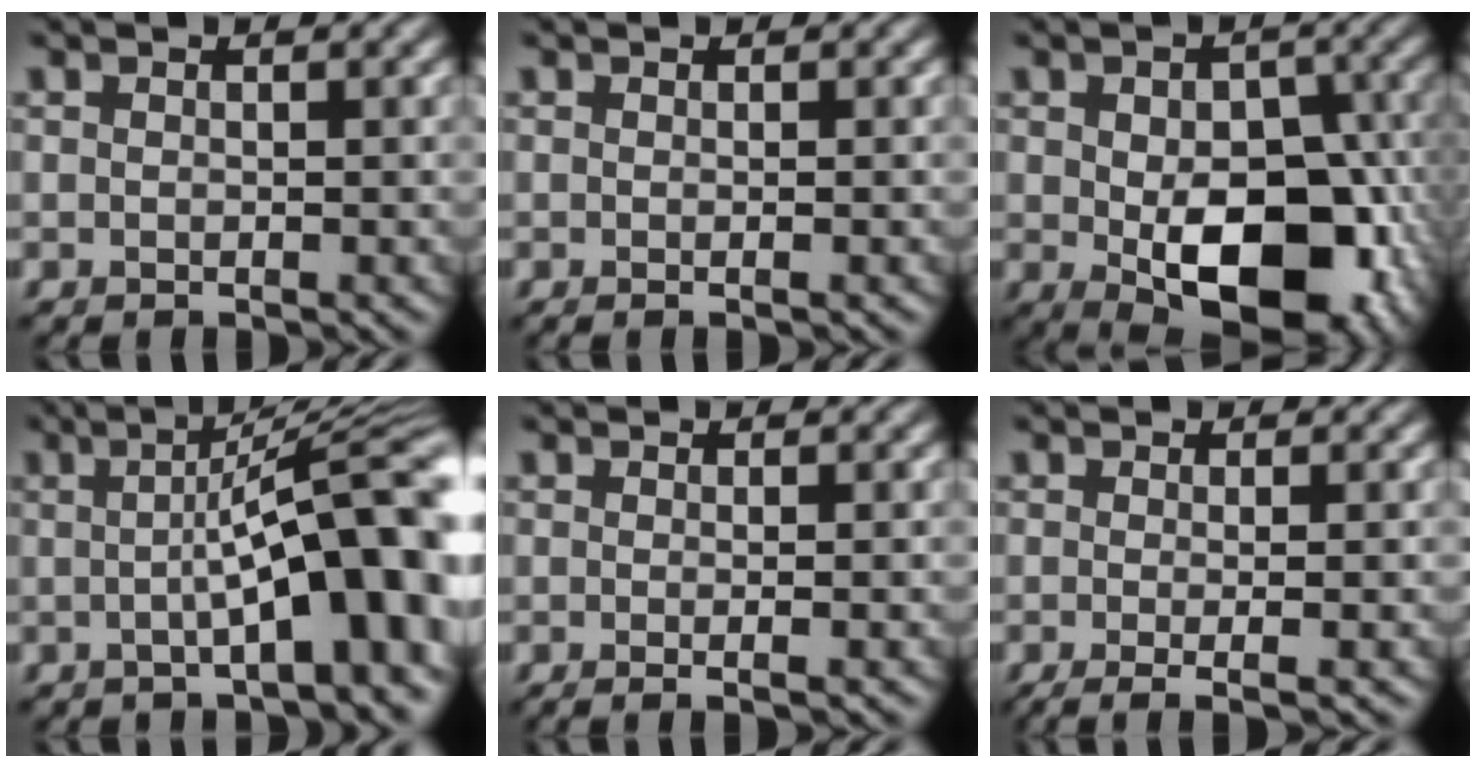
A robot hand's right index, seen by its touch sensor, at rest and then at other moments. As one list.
[{"total": 0.8, "force": [-0.1, 0.2, 0.8], "torque": [-0.009, -0.004, -0.004]}, {"total": 12.0, "force": [-2.8, 6.8, 9.4], "torque": [-0.125, -0.022, -0.034]}, {"total": 12.5, "force": [-1.1, 2.8, 12.2], "torque": [-0.136, 0.025, -0.017]}, {"total": 2.0, "force": [-0.3, 0.7, 1.9], "torque": [-0.019, -0.004, -0.011]}, {"total": 3.9, "force": [-0.7, 1.4, 3.5], "torque": [-0.040, -0.004, -0.014]}]